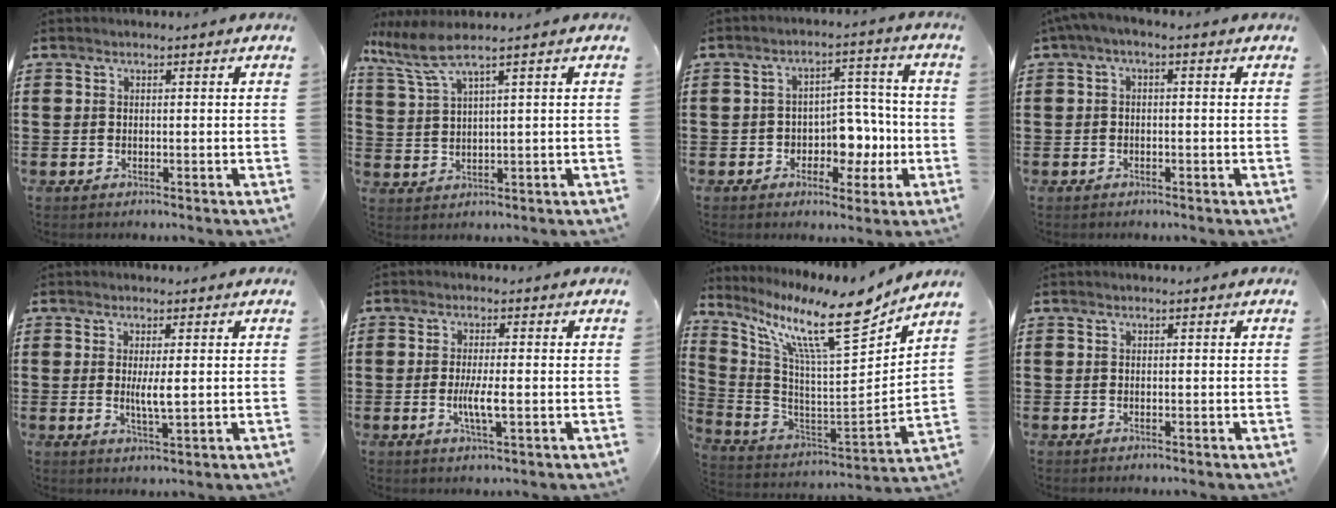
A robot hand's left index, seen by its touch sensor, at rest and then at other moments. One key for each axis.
{"total": 4.6, "fx": 2.9, "fy": 0.4, "fz": 3.6, "tx": -0.090, "ty": -0.007, "tz": 0.044}
{"total": 6.1, "fx": -1.6, "fy": 5.0, "fz": 3.2, "tx": -0.054, "ty": 0.007, "tz": -0.032}
{"total": 1.7, "fx": -1.2, "fy": 0.3, "fz": 1.1, "tx": -0.025, "ty": -0.003, "tz": -0.026}
{"total": 3.4, "fx": 0.3, "fy": 0.6, "fz": 3.4, "tx": -0.063, "ty": -0.003, "tz": 0.005}
{"total": 4.1, "fx": -0.8, "fy": 0.6, "fz": 4.0, "tx": -0.075, "ty": -0.005, "tz": -0.017}
{"total": 14.4, "fx": 10.3, "fy": 2.0, "fz": 10.0, "tx": -0.210, "ty": -0.070, "tz": 0.164}
{"total": 0.0}